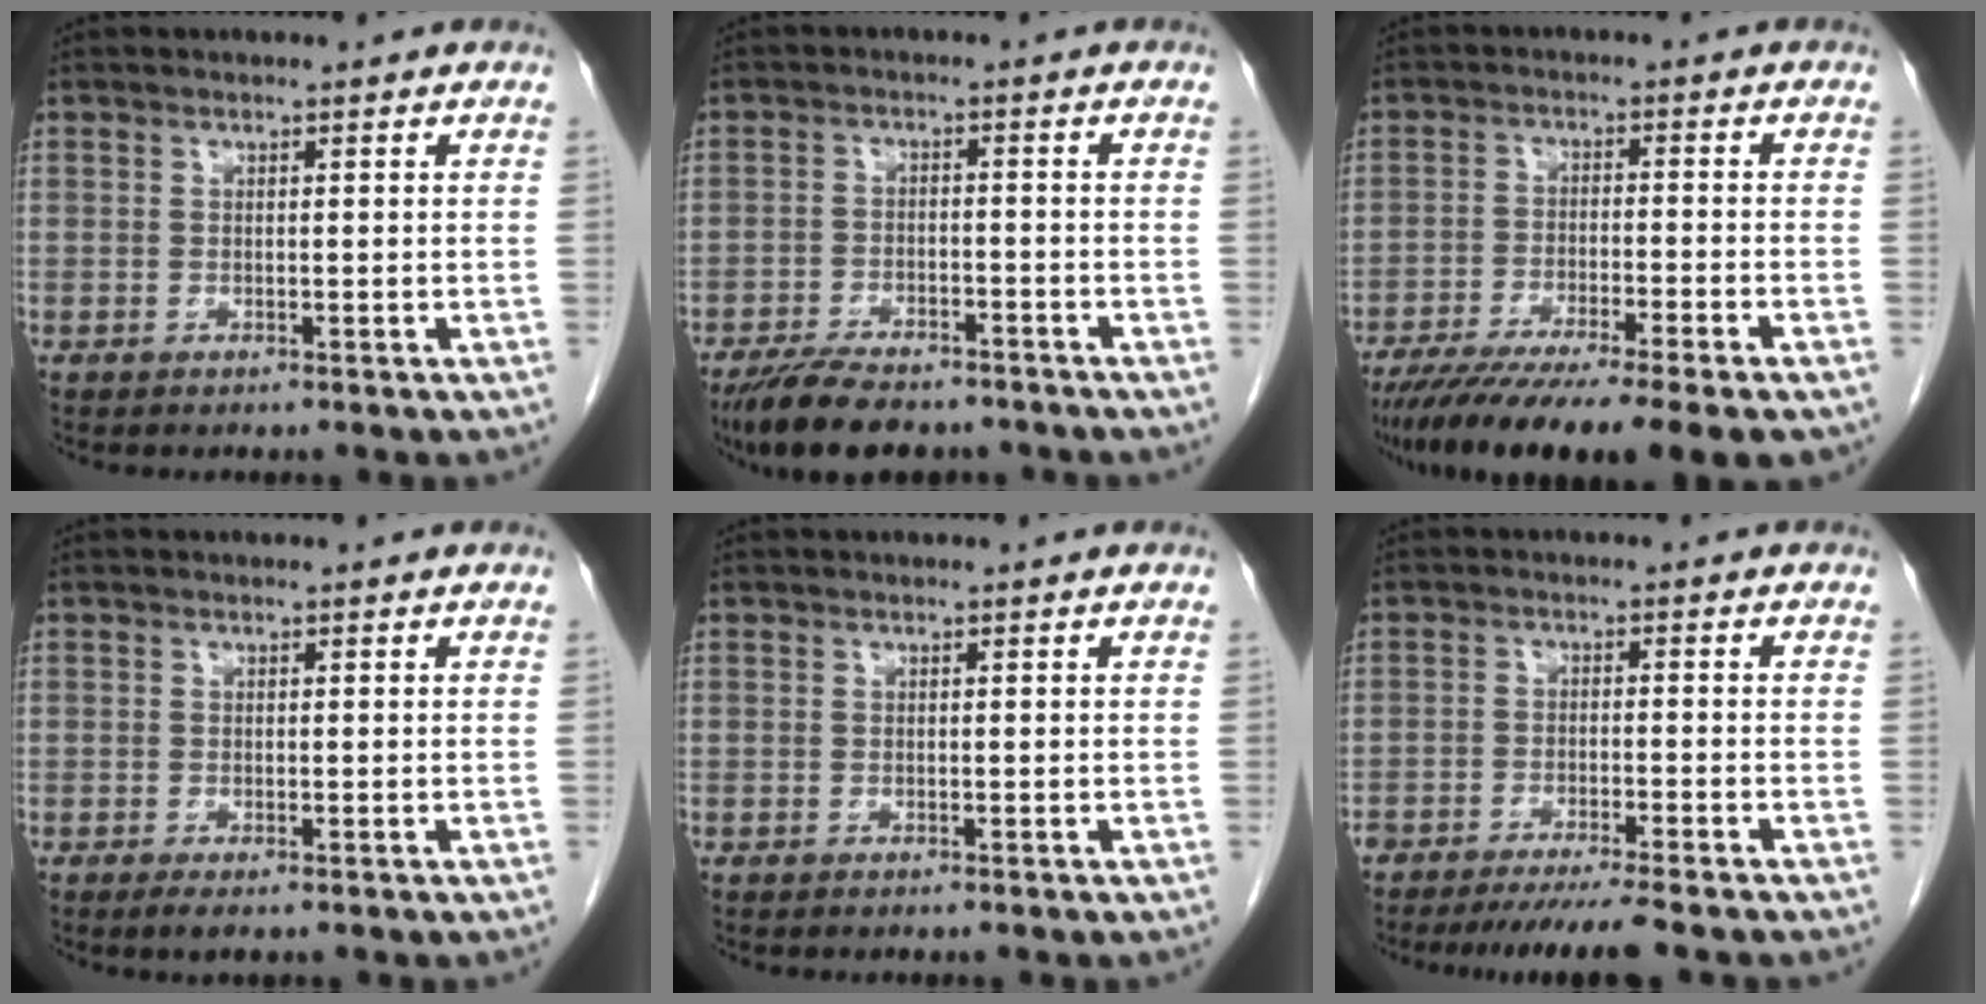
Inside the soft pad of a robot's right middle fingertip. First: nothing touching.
{"total": 10.2, "force": [-8.3, 3.3, 5.0], "torque": [-0.084, -0.014, -0.132]}
{"total": 16.5, "force": [-12.6, 1.6, 10.5], "torque": [-0.144, -0.035, -0.197]}
{"total": 1.3, "force": [-0.8, 0.3, 0.9], "torque": [-0.019, -0.004, -0.010]}
{"total": 0.0}
{"total": 8.0, "force": [-6.9, -0.3, 4.0], "torque": [-0.046, -0.018, -0.107]}